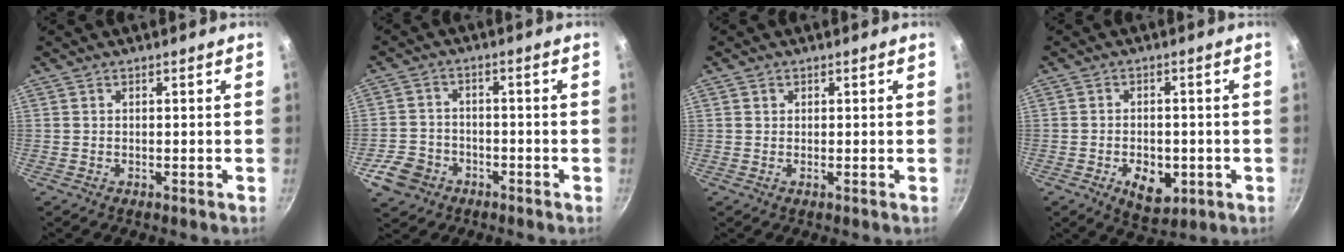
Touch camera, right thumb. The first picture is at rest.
{"total": 7.0, "force": [-3.6, 5.5, 2.4], "torque": [-0.037, 0.031, -0.063]}
{"total": 0.8, "force": [0.3, 0.7, 0.2], "torque": [-0.001, 0.003, 0.003]}
{"total": 7.7, "force": [-2.5, 4.8, 5.5], "torque": [-0.062, 0.003, -0.026]}